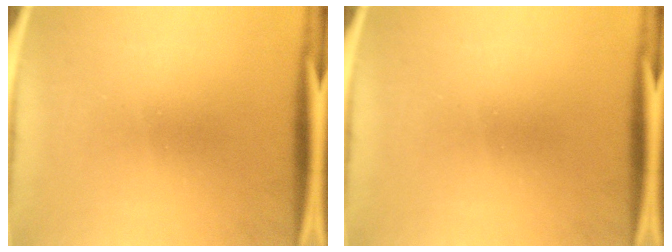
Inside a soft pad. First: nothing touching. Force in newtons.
{"total": 0.0}